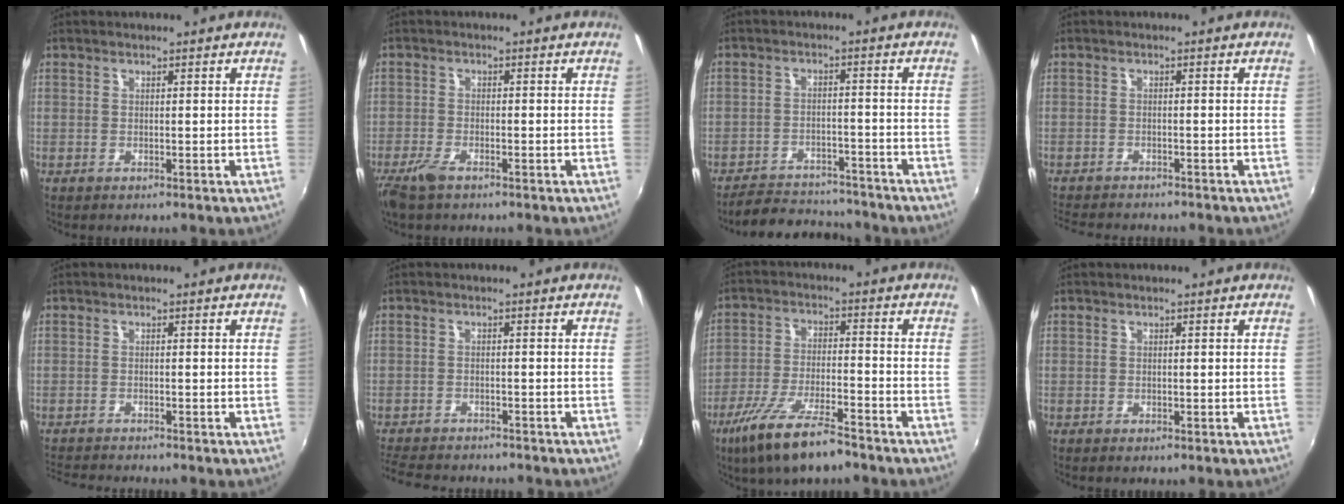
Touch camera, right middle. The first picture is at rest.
{"total": 4.3, "force": [-3.2, 1.3, 2.6], "torque": [-0.071, -0.010, -0.064]}
{"total": 12.1, "force": [-11.2, 3.3, 3.5], "torque": [-0.093, 0.007, -0.157]}
{"total": 7.3, "force": [-6.8, 1.2, 2.5], "torque": [-0.067, -0.018, -0.107]}
{"total": 5.6, "force": [-5.3, 0.2, 1.6], "torque": [-0.047, -0.018, -0.092]}
{"total": 10.3, "force": [-9.3, 2.6, 3.7], "torque": [-0.099, -0.015, -0.146]}
{"total": 13.2, "force": [-9.6, 2.9, 8.6], "torque": [-0.182, -0.030, -0.173]}
{"total": 0.6, "force": [-0.5, 0.3, 0.2], "torque": [-0.006, -0.003, -0.010]}